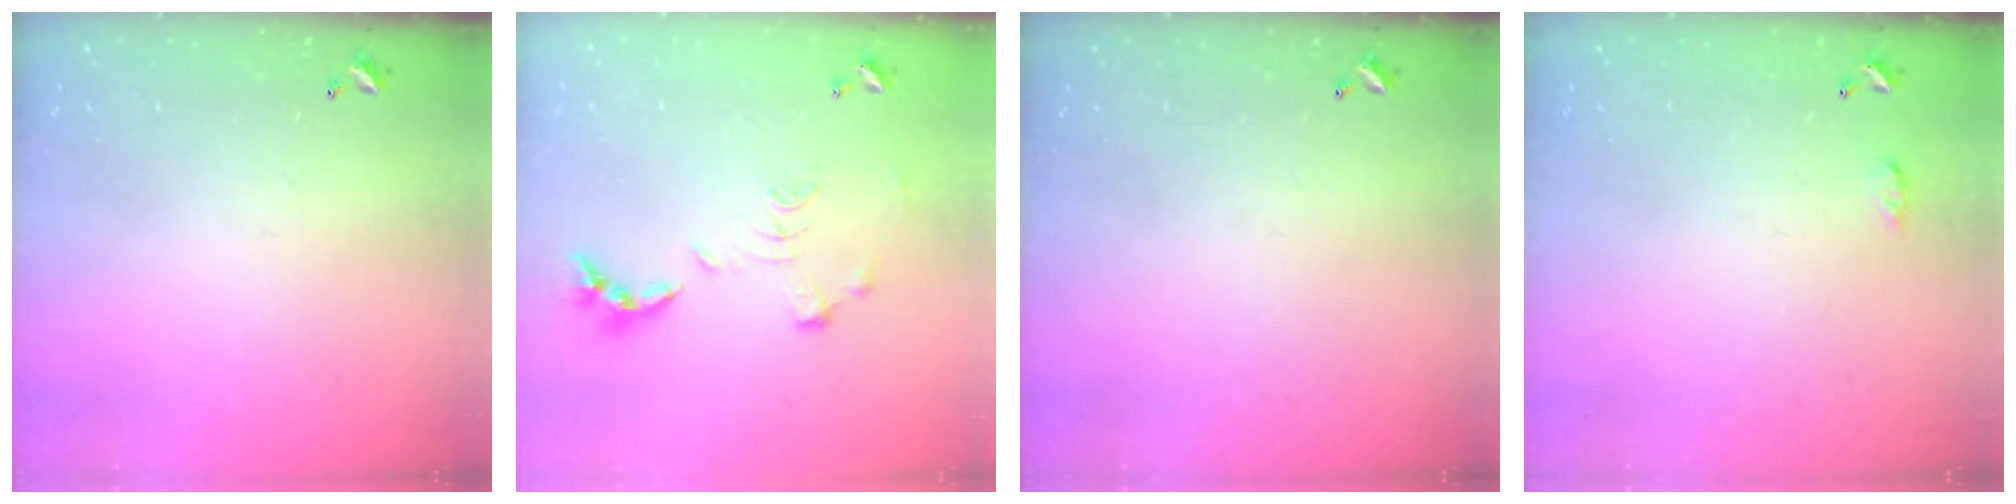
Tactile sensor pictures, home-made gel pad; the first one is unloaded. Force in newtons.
{"total": 1.1, "press": 1.0, "slide": 0.4}
{"total": 0.0}
{"total": 4.7, "press": 4.7, "slide": 0.6}